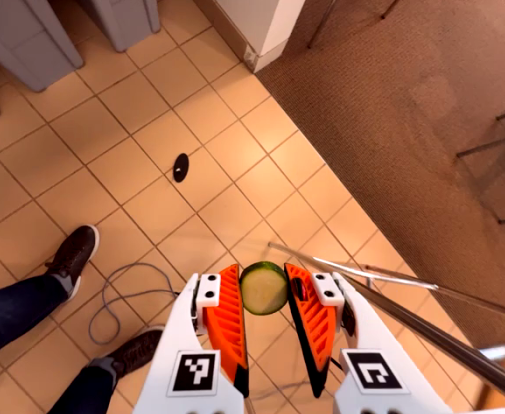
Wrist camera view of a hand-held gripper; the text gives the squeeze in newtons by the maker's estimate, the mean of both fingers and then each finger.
{"total": 6.9, "left": 6.3, "right": 7.5}